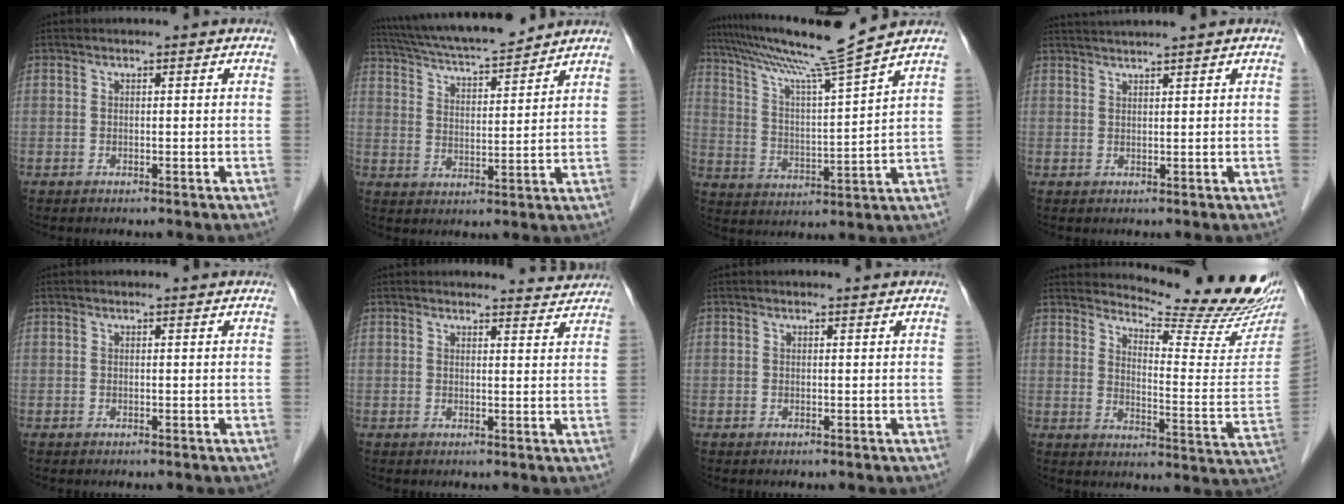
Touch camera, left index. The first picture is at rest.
{"total": 14.4, "force": [13.0, 1.3, 6.0], "torque": [-0.113, 0.017, 0.218]}
{"total": 13.6, "force": [11.6, -3.3, 6.1], "torque": [-0.111, -0.016, 0.202]}
{"total": 3.8, "force": [3.3, -1.1, 1.4], "torque": [-0.018, 0.020, 0.063]}
{"total": 0.6, "force": [0.6, 0.0, 0.0], "torque": [-0.006, -0.001, 0.005]}
{"total": 3.4, "force": [3.4, 0.2, -0.4], "torque": [-0.002, -0.013, 0.032]}
{"total": 0.8, "force": [0.8, 0.0, 0.0], "torque": [-0.010, 0.000, 0.009]}
{"total": 18.0, "force": [17.0, 0.8, 5.7], "torque": [-0.085, -0.110, 0.203]}